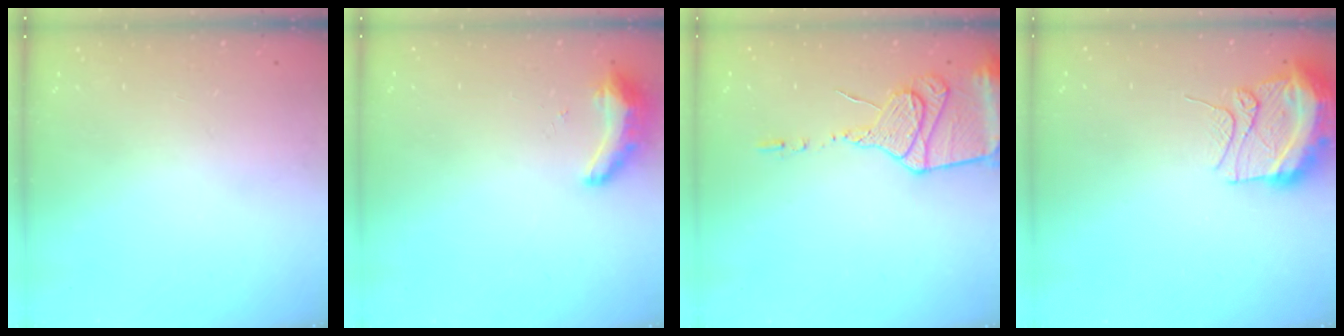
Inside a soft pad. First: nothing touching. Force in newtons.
{"total": 8.8, "press": 8.7, "slide": 1.3}
{"total": 13.7, "press": 13.7, "slide": 1.2}
{"total": 12.4, "press": 12.3, "slide": 1.6}